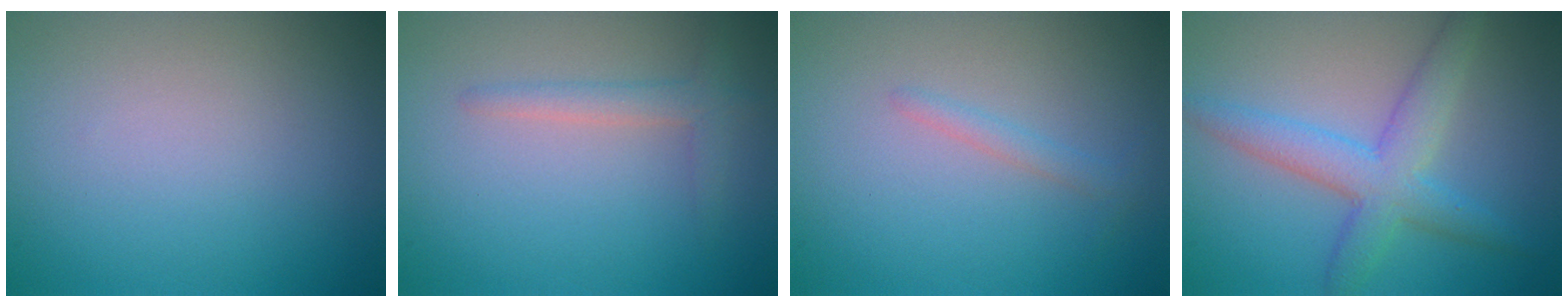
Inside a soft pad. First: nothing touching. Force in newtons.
{"total": 1.9, "press": 1.9, "slide": 0.2}
{"total": 1.1, "press": 1.1, "slide": 0.1}
{"total": 4.6, "press": 4.6, "slide": 0.1}